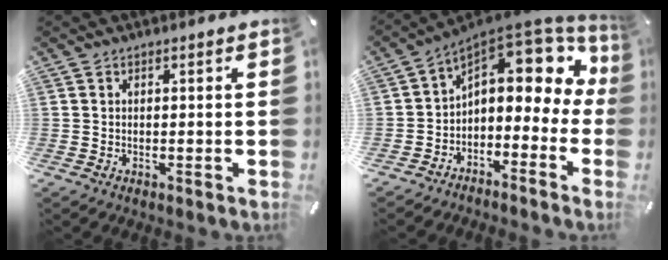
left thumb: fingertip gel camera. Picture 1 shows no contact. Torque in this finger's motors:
{"motor_torque": [0.61, 2.16, 0.34, 0.15, 0.30]}